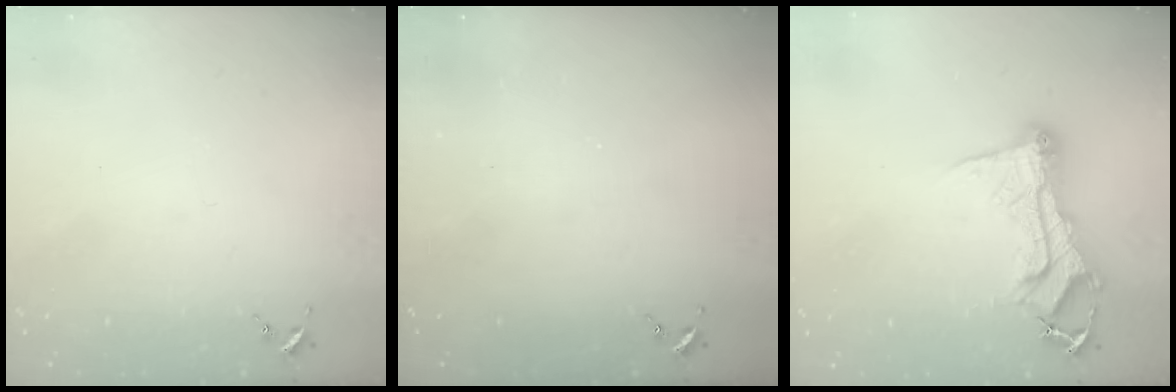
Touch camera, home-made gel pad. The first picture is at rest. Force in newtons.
{"total": 0.0}
{"total": 14.0, "press": 14.0, "slide": 1.4}